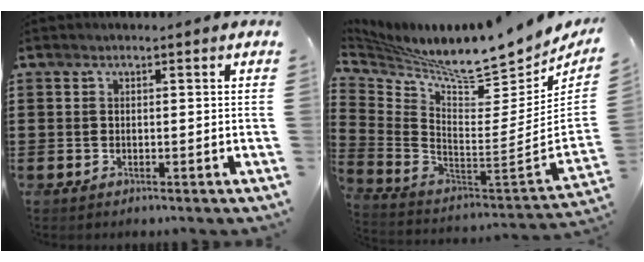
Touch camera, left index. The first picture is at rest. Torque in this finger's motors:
{"motor_torque": [-0.68, -1.12, 0.23, 0.05]}